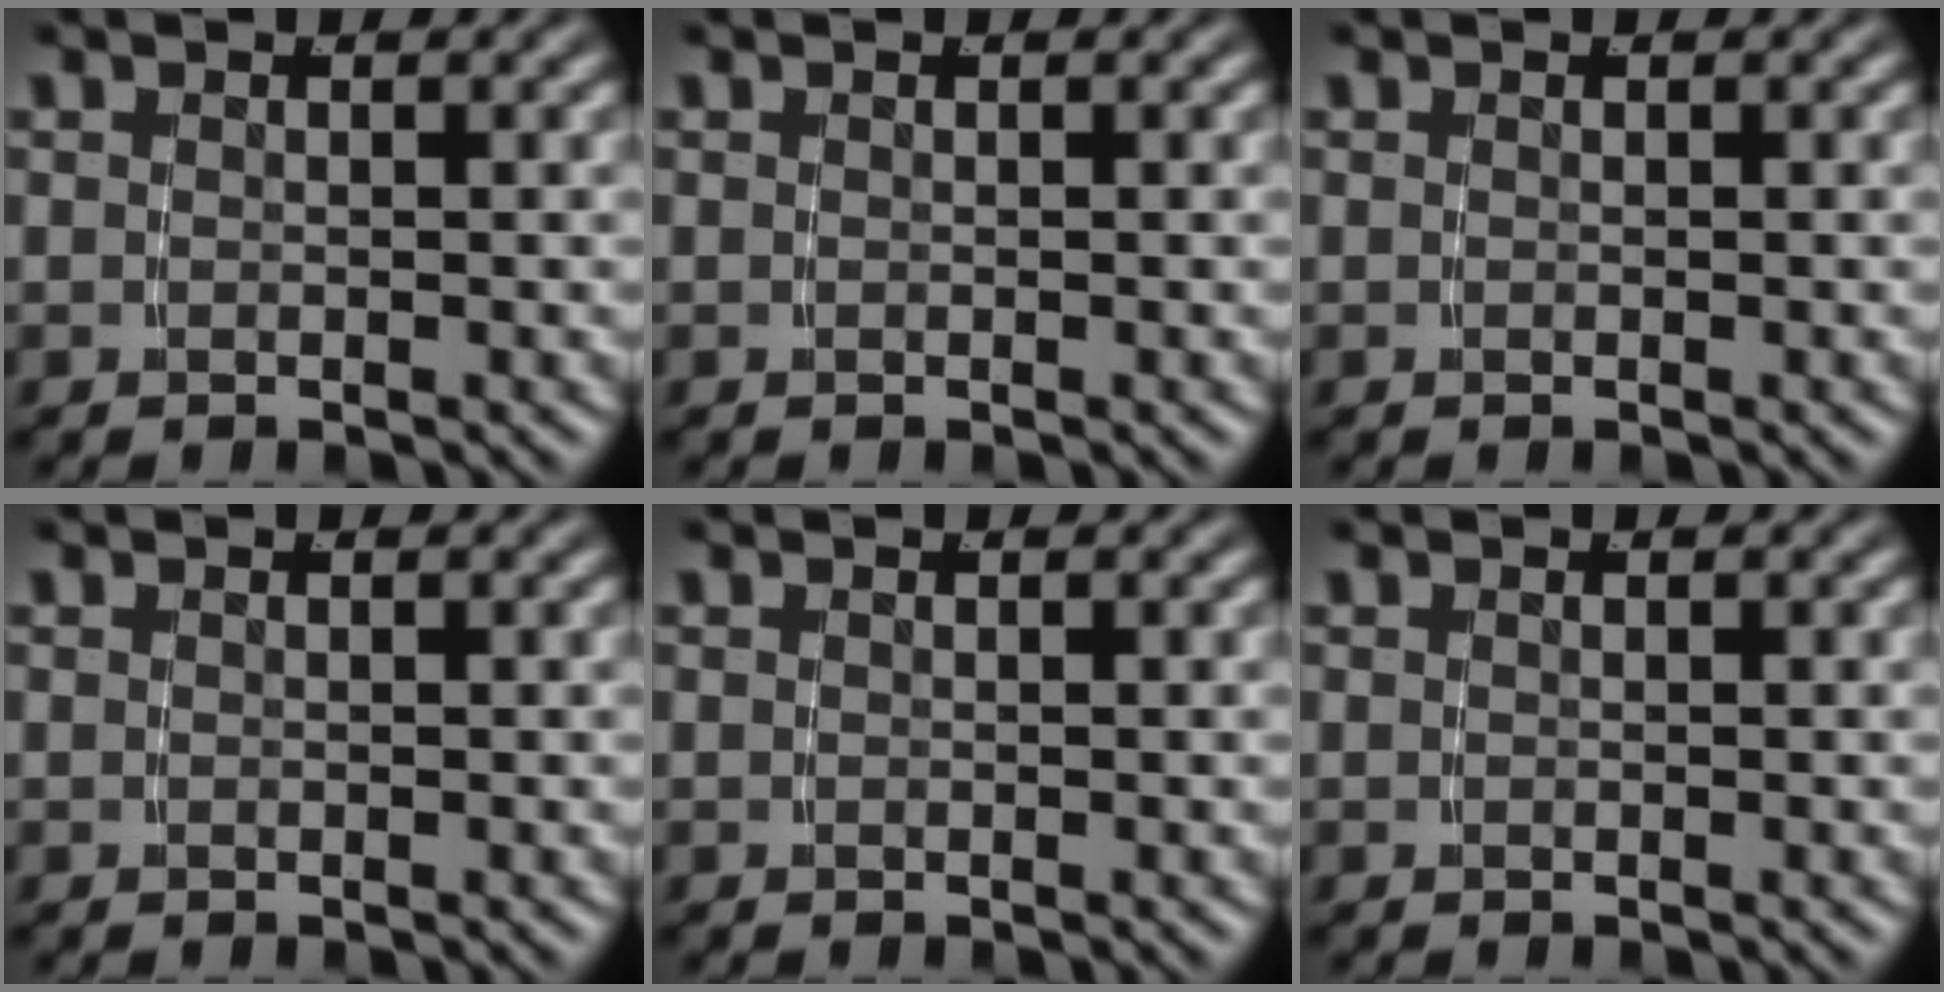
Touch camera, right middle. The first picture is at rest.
{"total": 0.0}
{"total": 0.0}
{"total": 0.0}
{"total": 0.0}
{"total": 0.0}